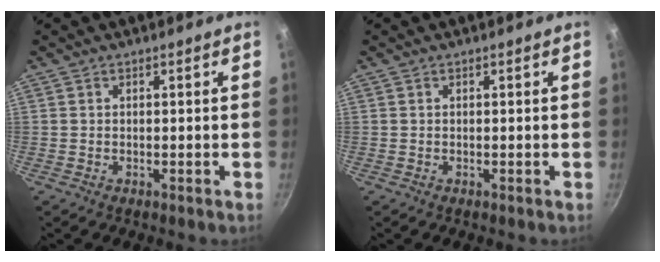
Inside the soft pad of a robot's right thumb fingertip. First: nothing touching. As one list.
[{"total": 0.0}]